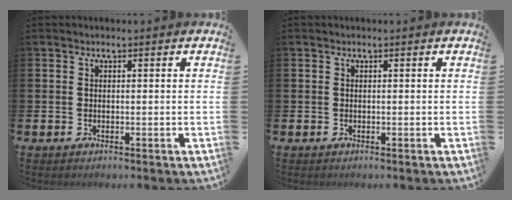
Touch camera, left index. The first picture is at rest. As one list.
[{"total": 0.0}]